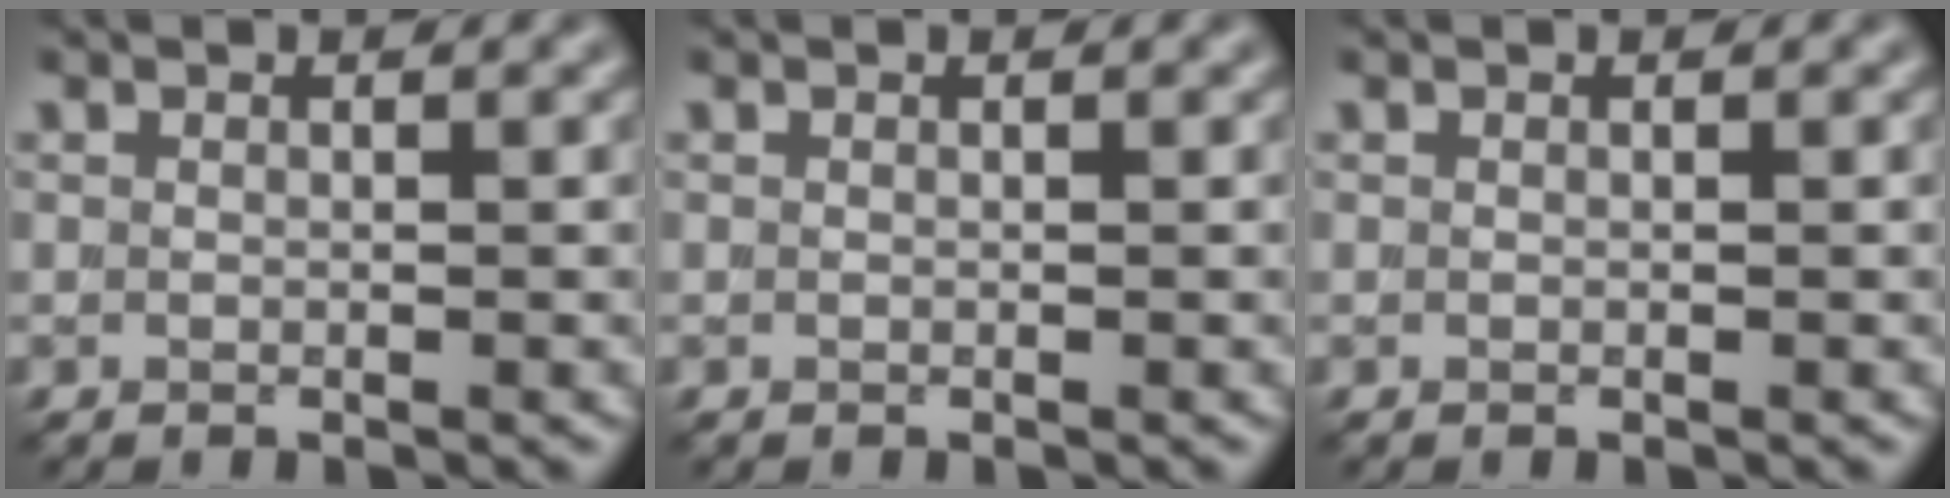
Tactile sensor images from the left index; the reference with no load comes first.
{"total": 0.0}
{"total": 0.0}